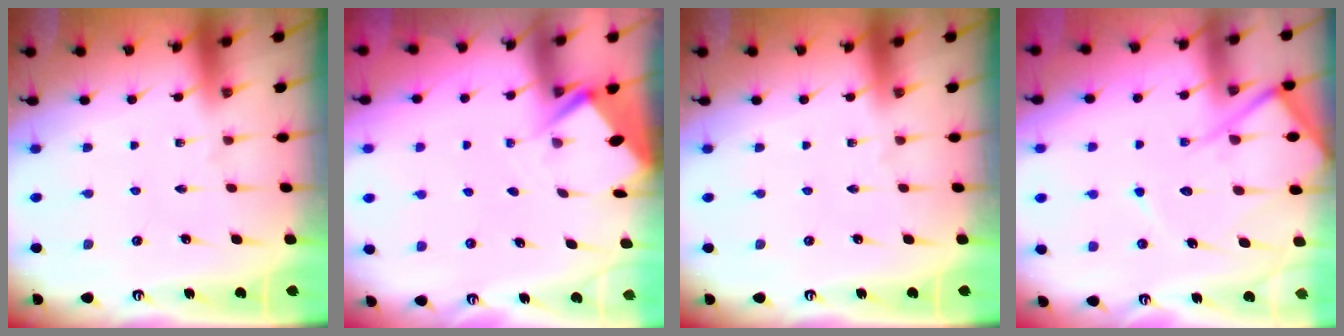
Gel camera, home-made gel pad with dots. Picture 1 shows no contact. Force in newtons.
{"total": 2.8, "press": 2.8, "slide": 0.4}
{"total": 0.0}
{"total": 11.9, "press": 11.8, "slide": 1.2}